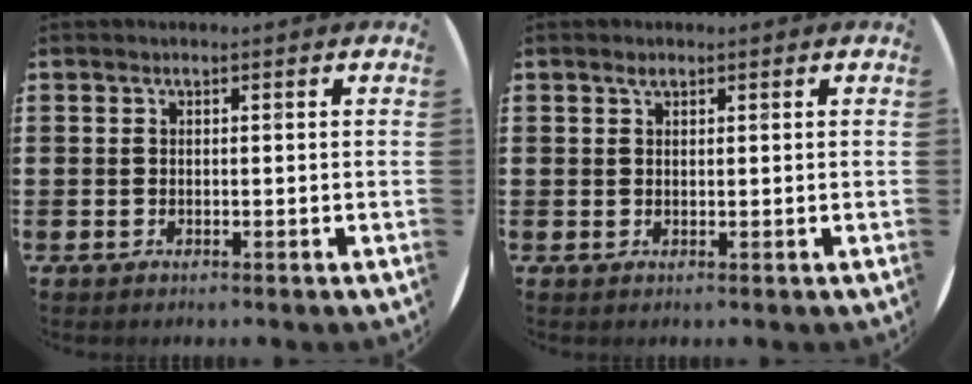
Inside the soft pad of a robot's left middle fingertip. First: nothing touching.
{"total": 0.9, "force": [0.6, 0.4, 0.4], "torque": [-0.001, 0.000, 0.010]}